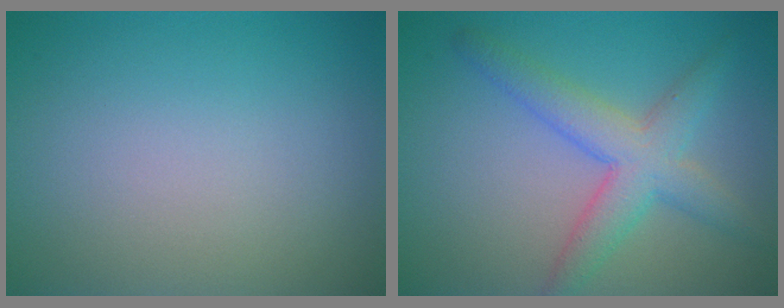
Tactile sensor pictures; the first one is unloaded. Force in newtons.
{"total": 4.7, "press": 4.7, "slide": 0.1}